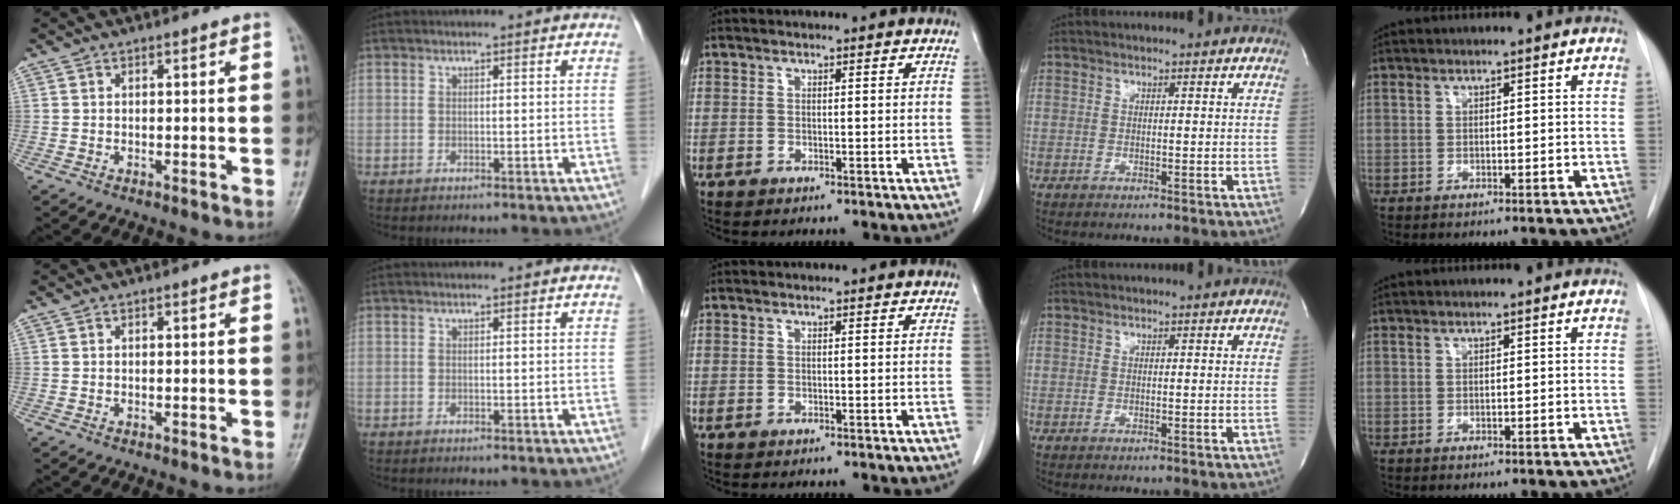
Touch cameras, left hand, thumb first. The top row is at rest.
{}